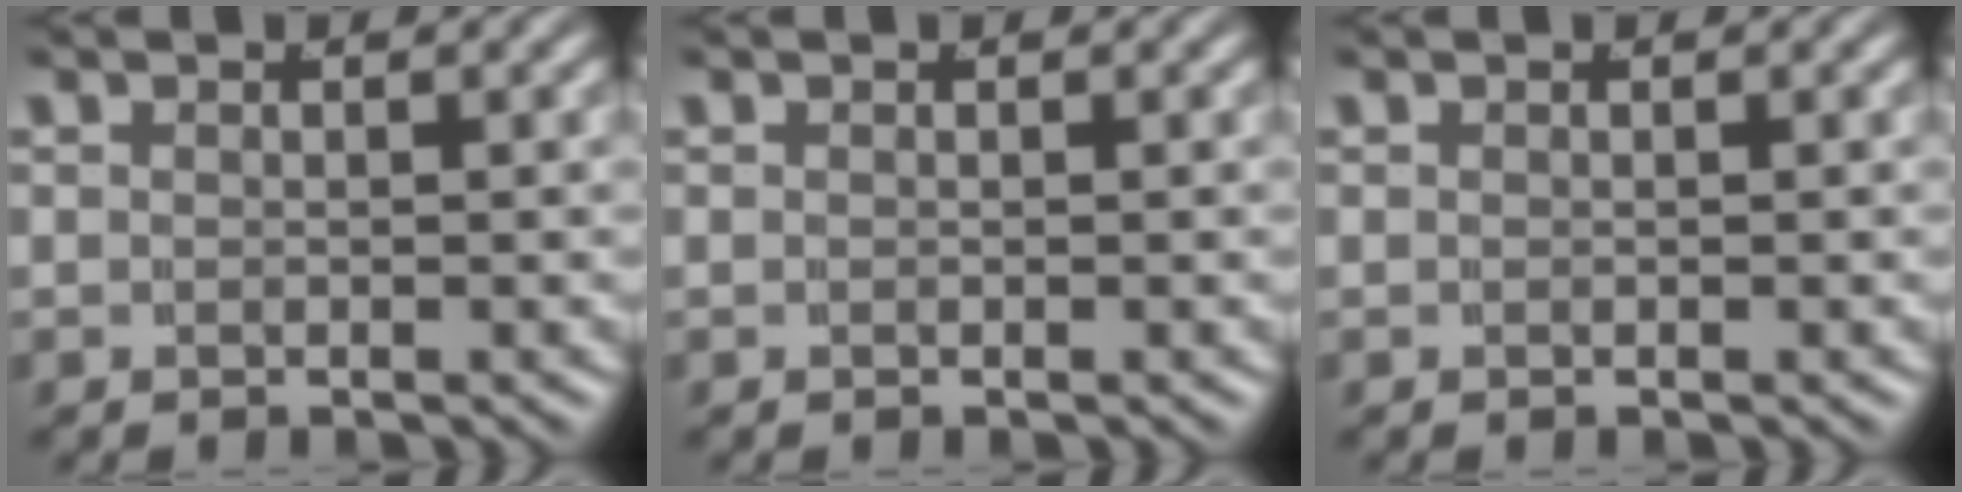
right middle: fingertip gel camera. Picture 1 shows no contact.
{"total": 0.0}
{"total": 0.0}